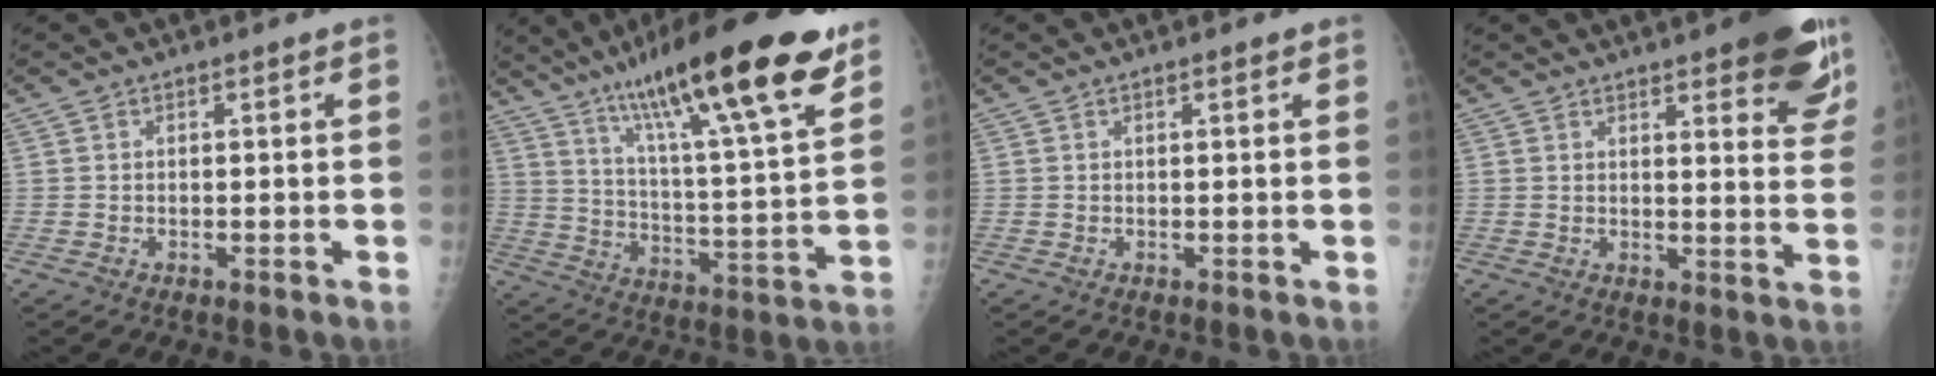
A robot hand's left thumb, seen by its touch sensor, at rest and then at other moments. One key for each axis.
{"total": 25.4, "fx": 16.4, "fy": 4.0, "fz": 19.1, "tx": -0.292, "ty": -0.051, "tz": 0.266}
{"total": 0.7, "fx": 0.4, "fy": 0.1, "fz": 0.6, "tx": -0.007, "ty": 0.001, "tz": 0.005}
{"total": 14.0, "fx": 9.0, "fy": 3.9, "fz": 10.0, "tx": -0.091, "ty": -0.046, "tz": 0.101}